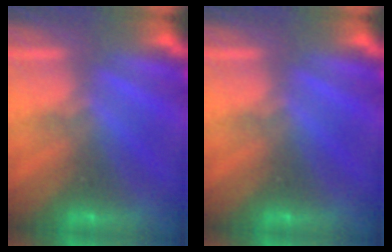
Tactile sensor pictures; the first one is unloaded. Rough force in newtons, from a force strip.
{"total": 0.0}